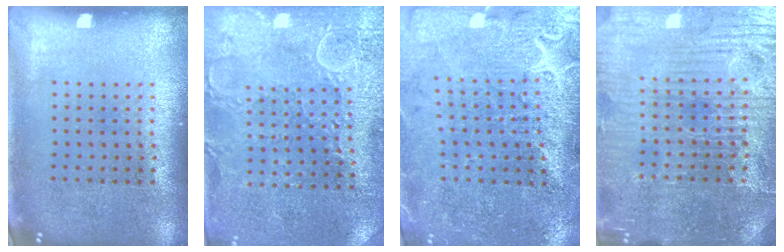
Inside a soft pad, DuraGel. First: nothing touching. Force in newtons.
{"total": 2.8, "press": 2.8, "slide": 0.5}
{"total": 3.1, "press": 3.1, "slide": 0.6}
{"total": 4.8, "press": 4.7, "slide": 1.2}